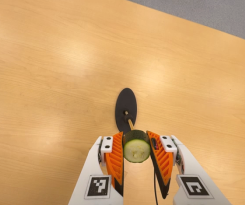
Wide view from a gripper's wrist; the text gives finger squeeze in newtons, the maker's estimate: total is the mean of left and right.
{"total": 10.7, "left": 9.8, "right": 11.5}